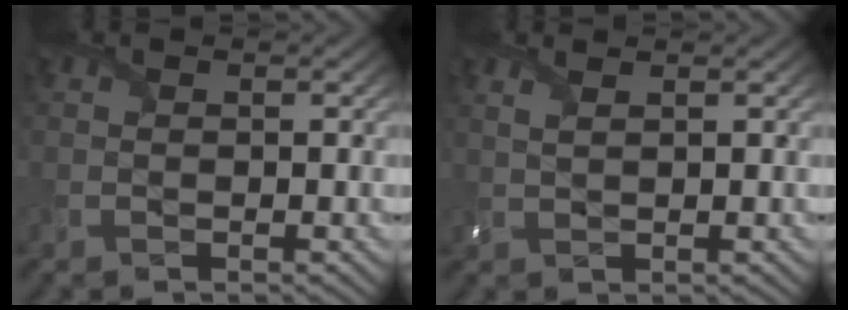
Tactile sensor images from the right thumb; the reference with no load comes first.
{"total": 1.3, "force": [1.0, -0.1, 0.9], "torque": [-0.025, 0.001, 0.025]}